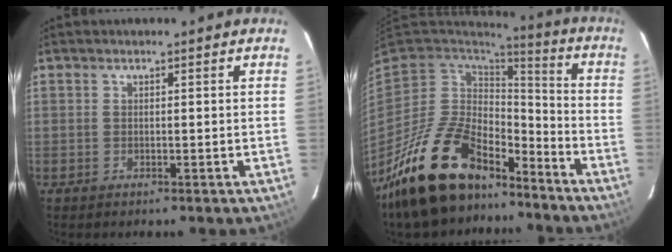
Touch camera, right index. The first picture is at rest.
{"total": 22.5, "force": [-16.2, 10.3, 11.7], "torque": [-0.239, -0.006, -0.268]}